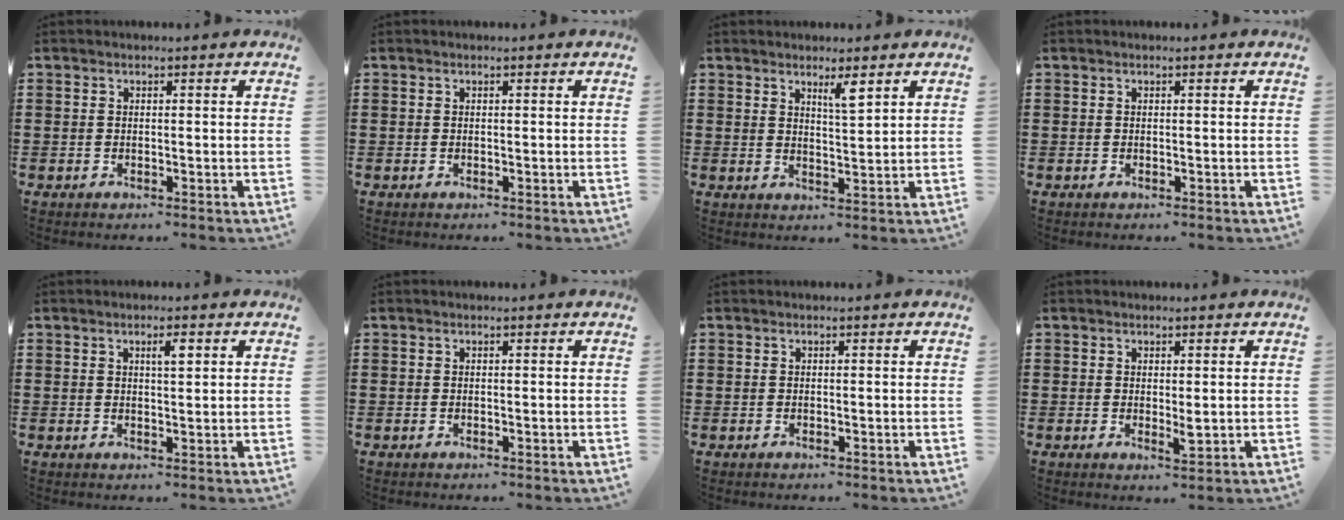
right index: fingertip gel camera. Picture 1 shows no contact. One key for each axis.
{"total": 0.0}
{"total": 3.2, "fx": 2.3, "fy": 0.4, "fz": 2.2, "tx": -0.040, "ty": -0.002, "tz": 0.038}
{"total": 0.0}
{"total": 2.4, "fx": 1.0, "fy": 0.5, "fz": 2.1, "tx": -0.034, "ty": 0.001, "tz": 0.013}
{"total": 0.0}
{"total": 0.0}
{"total": 2.0, "fx": 0.2, "fy": 0.8, "fz": 1.8, "tx": -0.025, "ty": -0.004, "tz": 0.003}